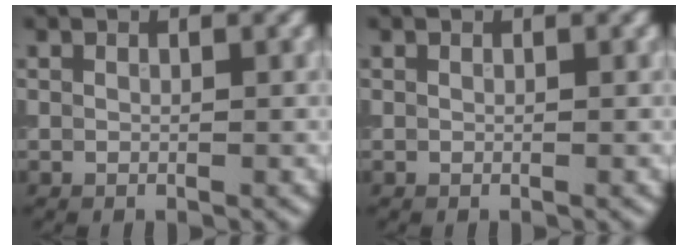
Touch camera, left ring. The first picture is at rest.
{"total": 0.0}